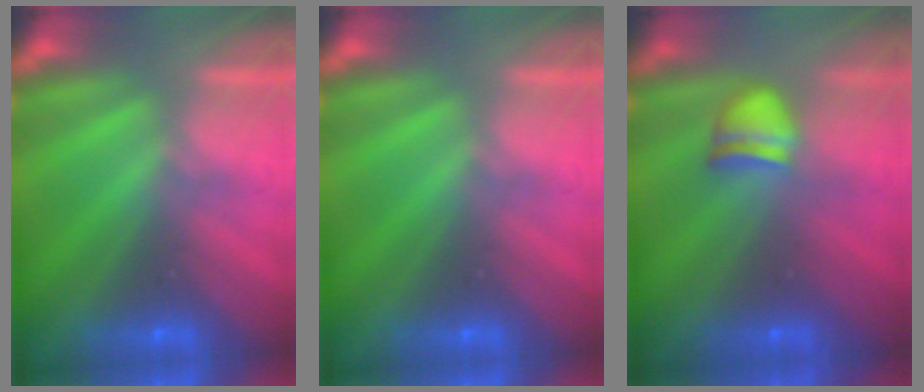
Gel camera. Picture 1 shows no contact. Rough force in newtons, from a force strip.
{"total": 0.0}
{"total": 2.3}